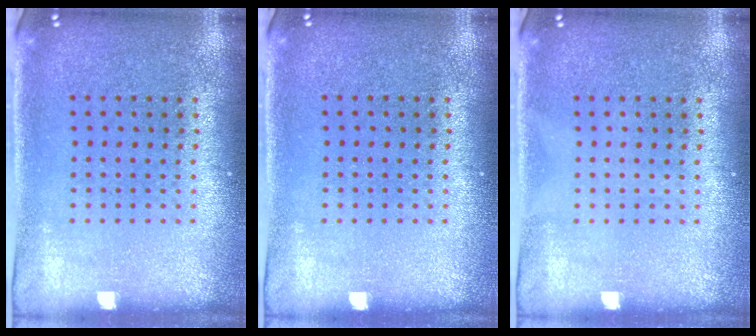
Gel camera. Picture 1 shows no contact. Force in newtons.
{"total": 0.0}
{"total": 0.0}